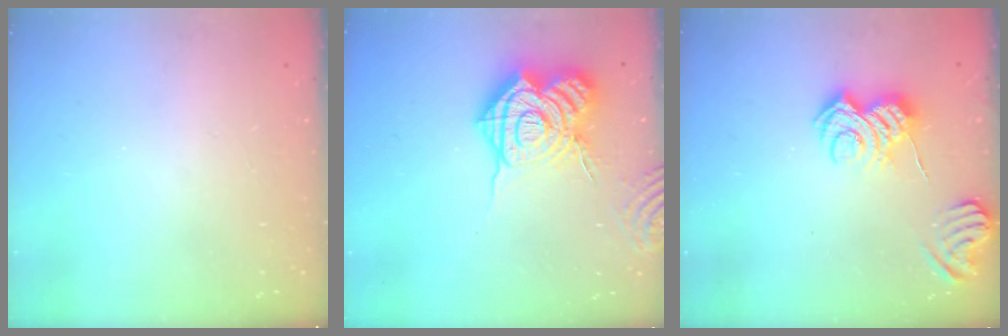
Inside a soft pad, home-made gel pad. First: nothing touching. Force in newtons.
{"total": 20.6, "press": 20.5, "slide": 2.3}
{"total": 5.7, "press": 5.7, "slide": 0.5}